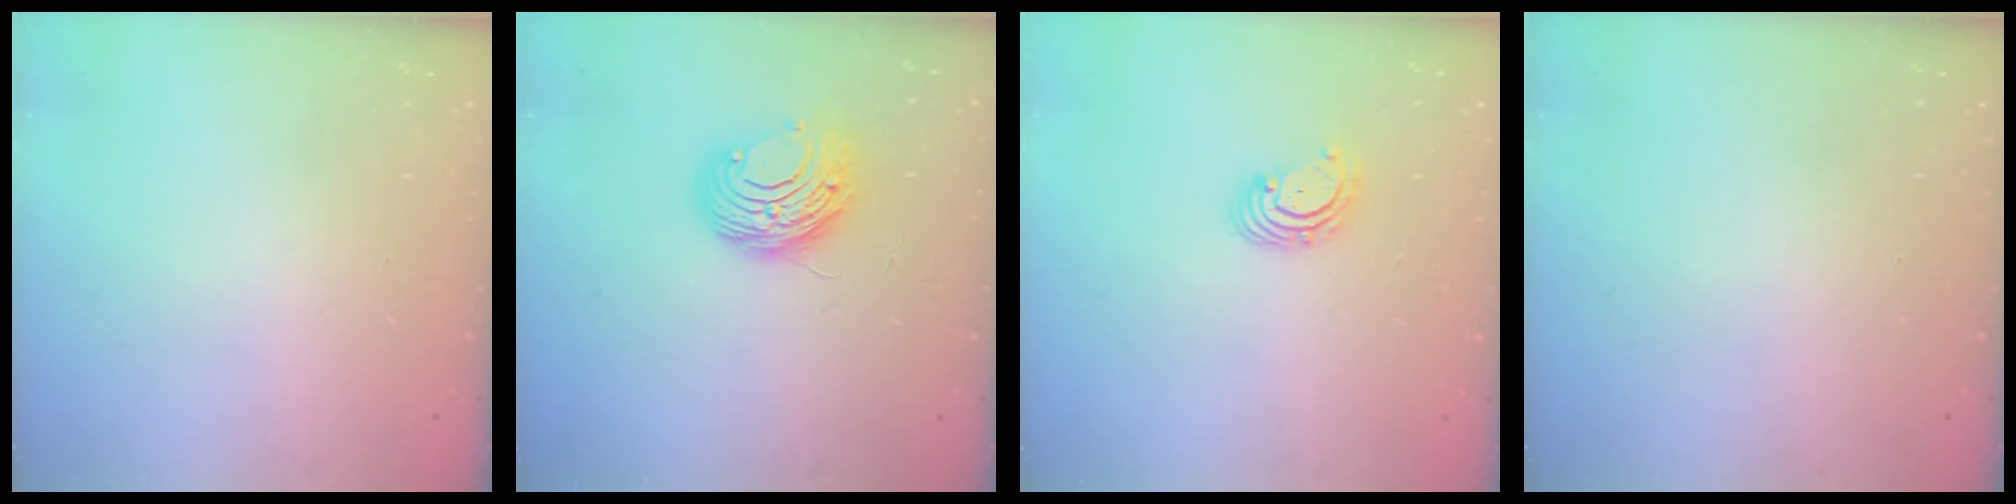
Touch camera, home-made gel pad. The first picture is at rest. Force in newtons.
{"total": 9.1, "press": 9.1, "slide": 0.5}
{"total": 2.9, "press": 2.9, "slide": 0.3}
{"total": 0.0}